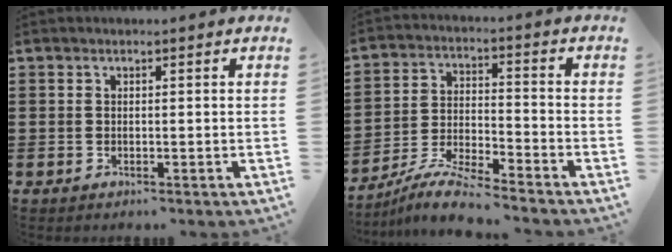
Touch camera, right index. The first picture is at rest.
{"total": 7.2, "force": [-6.8, -0.2, 2.3], "torque": [-0.060, -0.005, -0.135]}